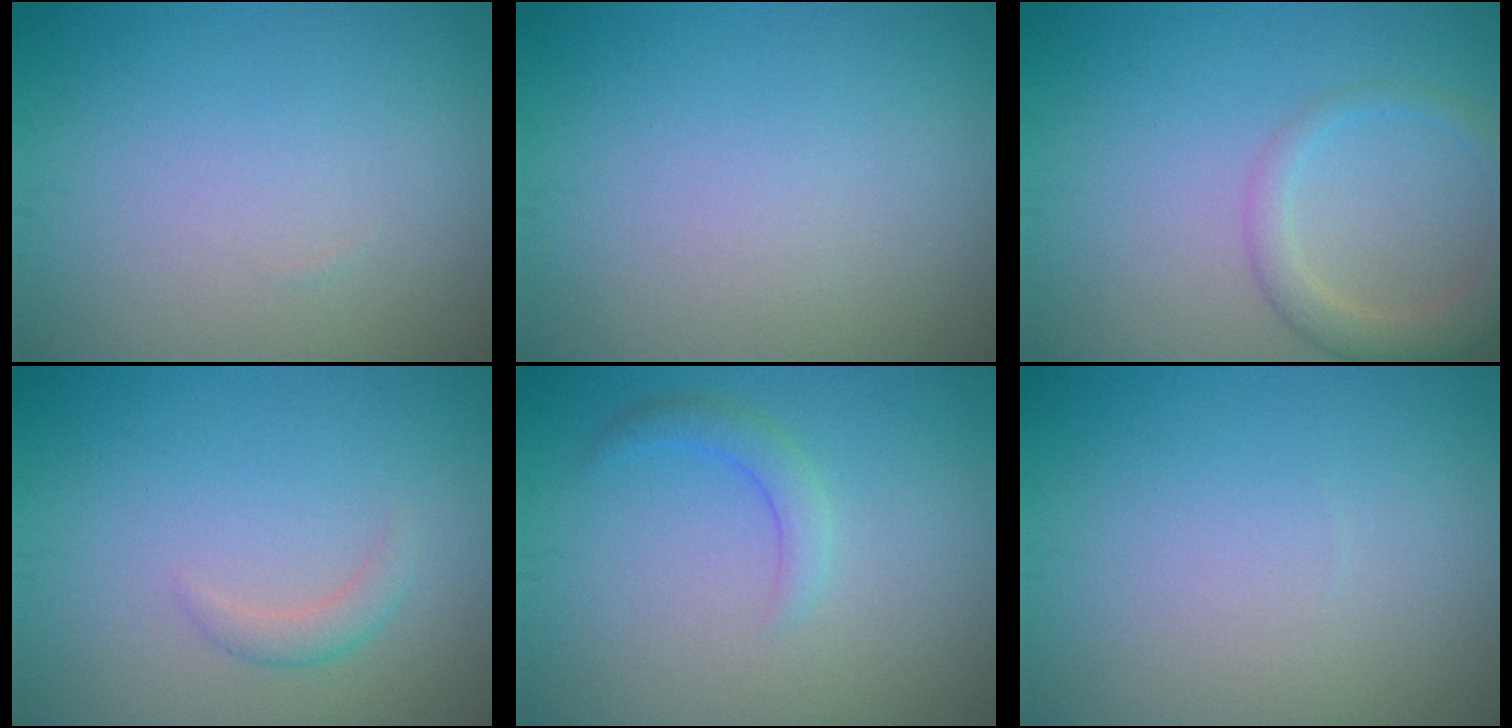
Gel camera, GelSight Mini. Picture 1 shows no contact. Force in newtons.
{"total": 0.0}
{"total": 2.9, "press": 2.9, "slide": 0.2}
{"total": 1.3, "press": 1.3, "slide": 0.1}
{"total": 1.7, "press": 1.7, "slide": 0.1}
{"total": 0.0}